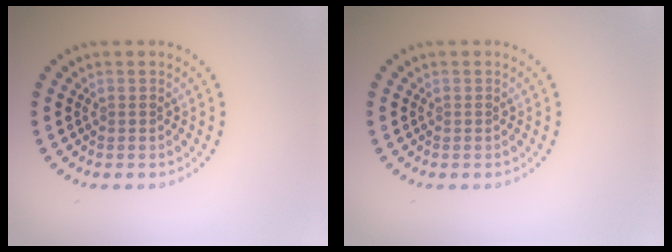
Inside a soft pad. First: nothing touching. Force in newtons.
{"total": 0.0}